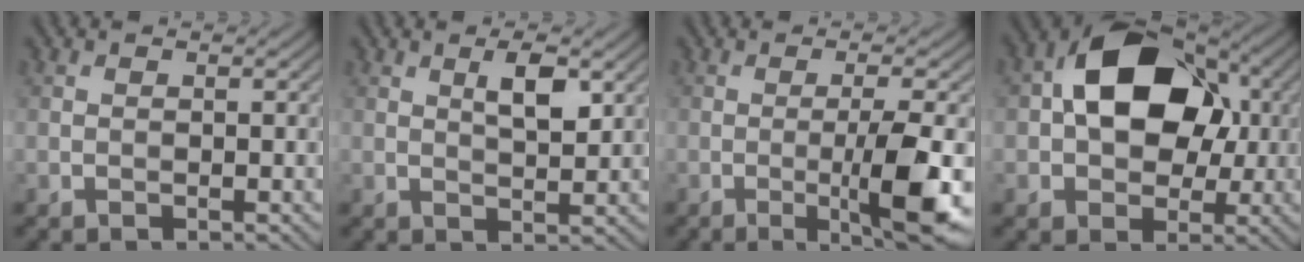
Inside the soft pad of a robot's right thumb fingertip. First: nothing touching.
{"total": 3.8, "force": [1.6, 1.3, 3.2], "torque": [-0.061, -0.003, 0.031]}
{"total": 7.7, "force": [-1.6, 1.0, 7.4], "torque": [-0.121, 0.002, -0.028]}
{"total": 13.7, "force": [1.8, 9.5, 9.6], "torque": [-0.156, 0.021, 0.022]}